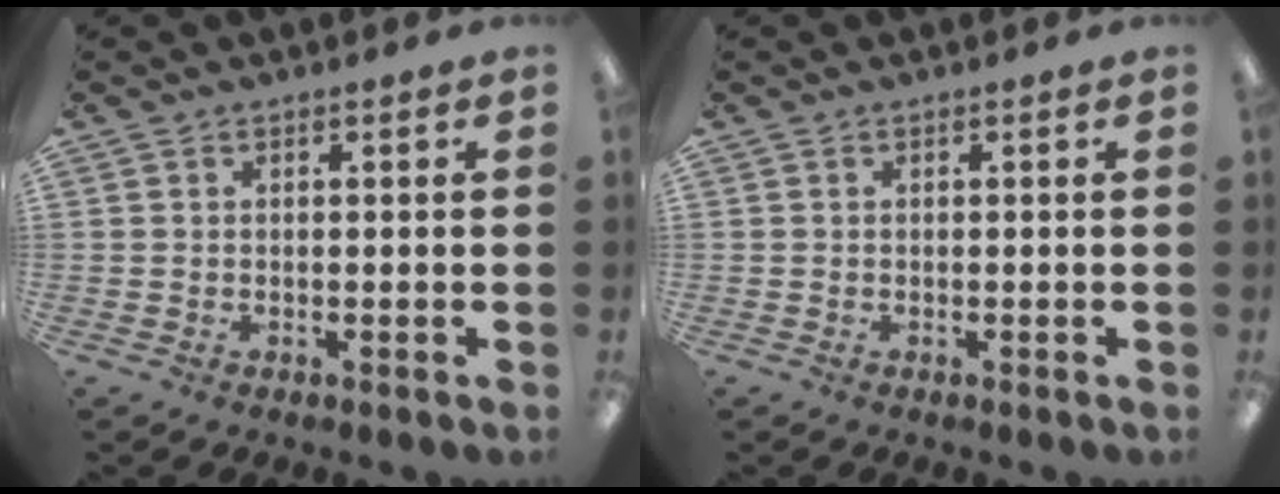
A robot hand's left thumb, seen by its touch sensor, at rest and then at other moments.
{"total": 0.0}